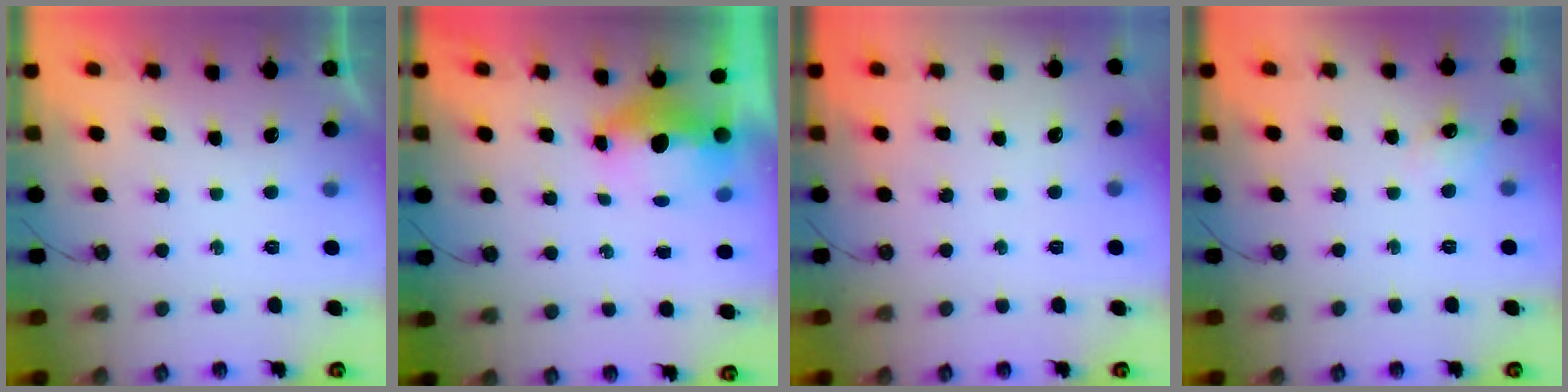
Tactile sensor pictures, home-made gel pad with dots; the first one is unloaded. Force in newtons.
{"total": 14.0, "press": 6.9, "slide": 12.2}
{"total": 0.0}
{"total": 6.2, "press": 6.1, "slide": 1.2}